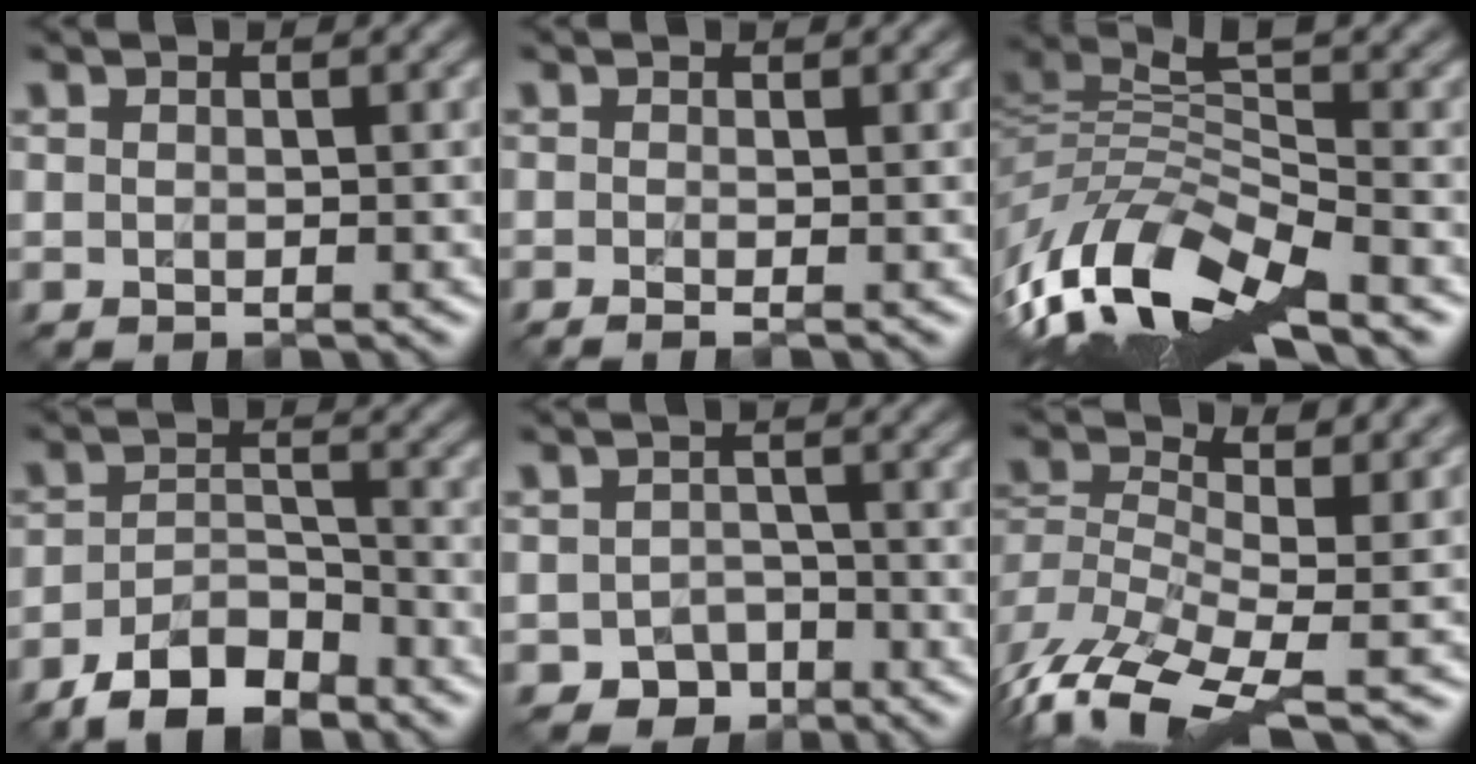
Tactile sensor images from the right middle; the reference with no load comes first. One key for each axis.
{"total": 1.5, "fx": -0.3, "fy": 0.6, "fz": 1.3, "tx": -0.015, "ty": -0.005, "tz": -0.015}
{"total": 11.0, "fx": -5.9, "fy": 3.5, "fz": 8.6, "tx": -0.173, "ty": 0.006, "tz": -0.113}
{"total": 6.0, "fx": -4.6, "fy": 2.4, "fz": 3.0, "tx": -0.055, "ty": 0.000, "tz": -0.087}
{"total": 2.7, "fx": -1.7, "fy": 2.1, "fz": 0.4, "tx": 0.001, "ty": 0.005, "tz": -0.030}
{"total": 11.5, "fx": -3.6, "fy": 5.1, "fz": 9.7, "tx": -0.229, "ty": 0.007, "tz": -0.058}